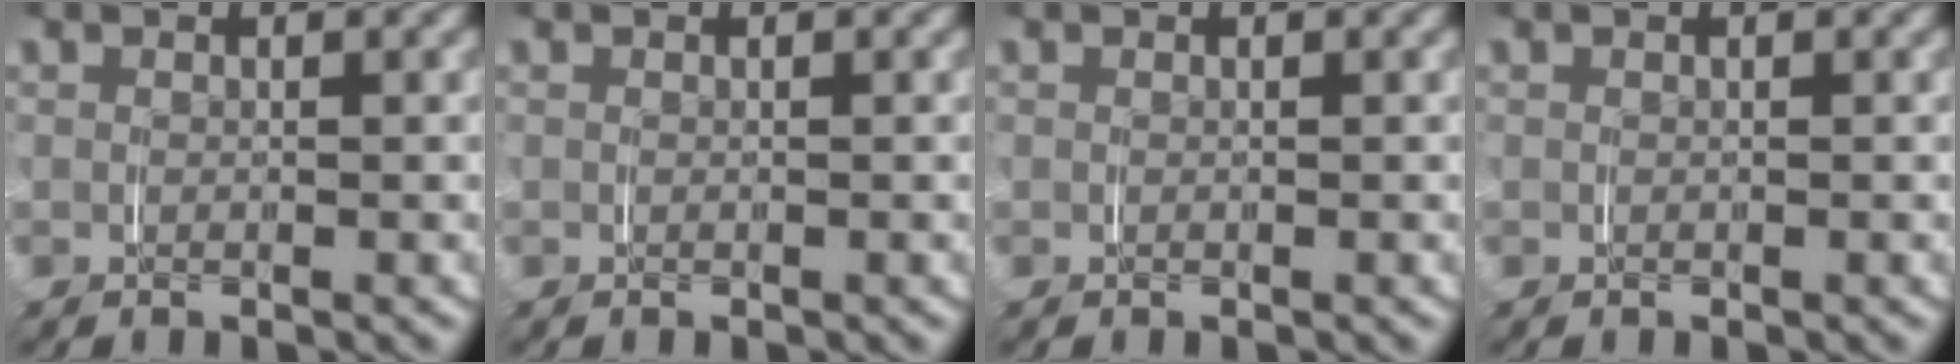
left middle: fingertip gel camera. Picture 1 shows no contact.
{"total": 0.0}
{"total": 0.0}
{"total": 0.0}